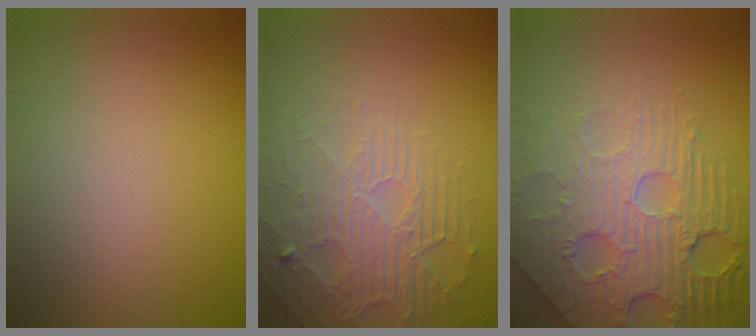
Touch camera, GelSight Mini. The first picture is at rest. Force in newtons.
{"total": 4.2, "press": 3.9, "slide": 1.7}
{"total": 7.8, "press": 6.1, "slide": 4.9}